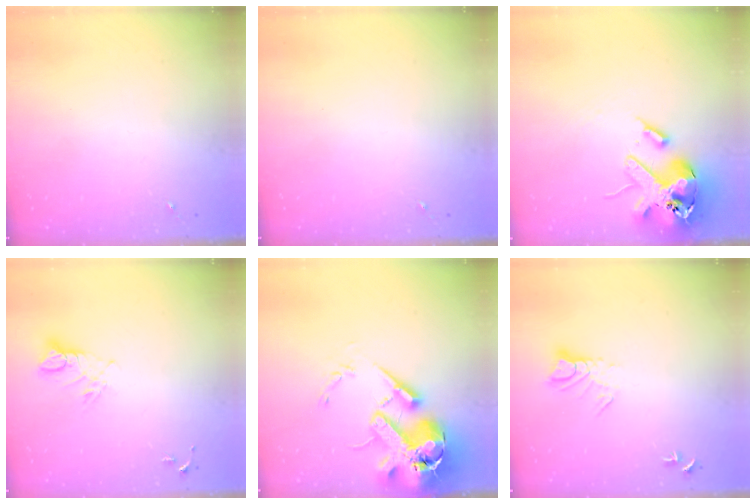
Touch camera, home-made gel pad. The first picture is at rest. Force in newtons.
{"total": 0.0}
{"total": 17.7, "press": 17.4, "slide": 2.9}
{"total": 5.3, "press": 5.2, "slide": 0.4}
{"total": 20.8, "press": 20.5, "slide": 3.5}
{"total": 6.6, "press": 6.6, "slide": 0.7}